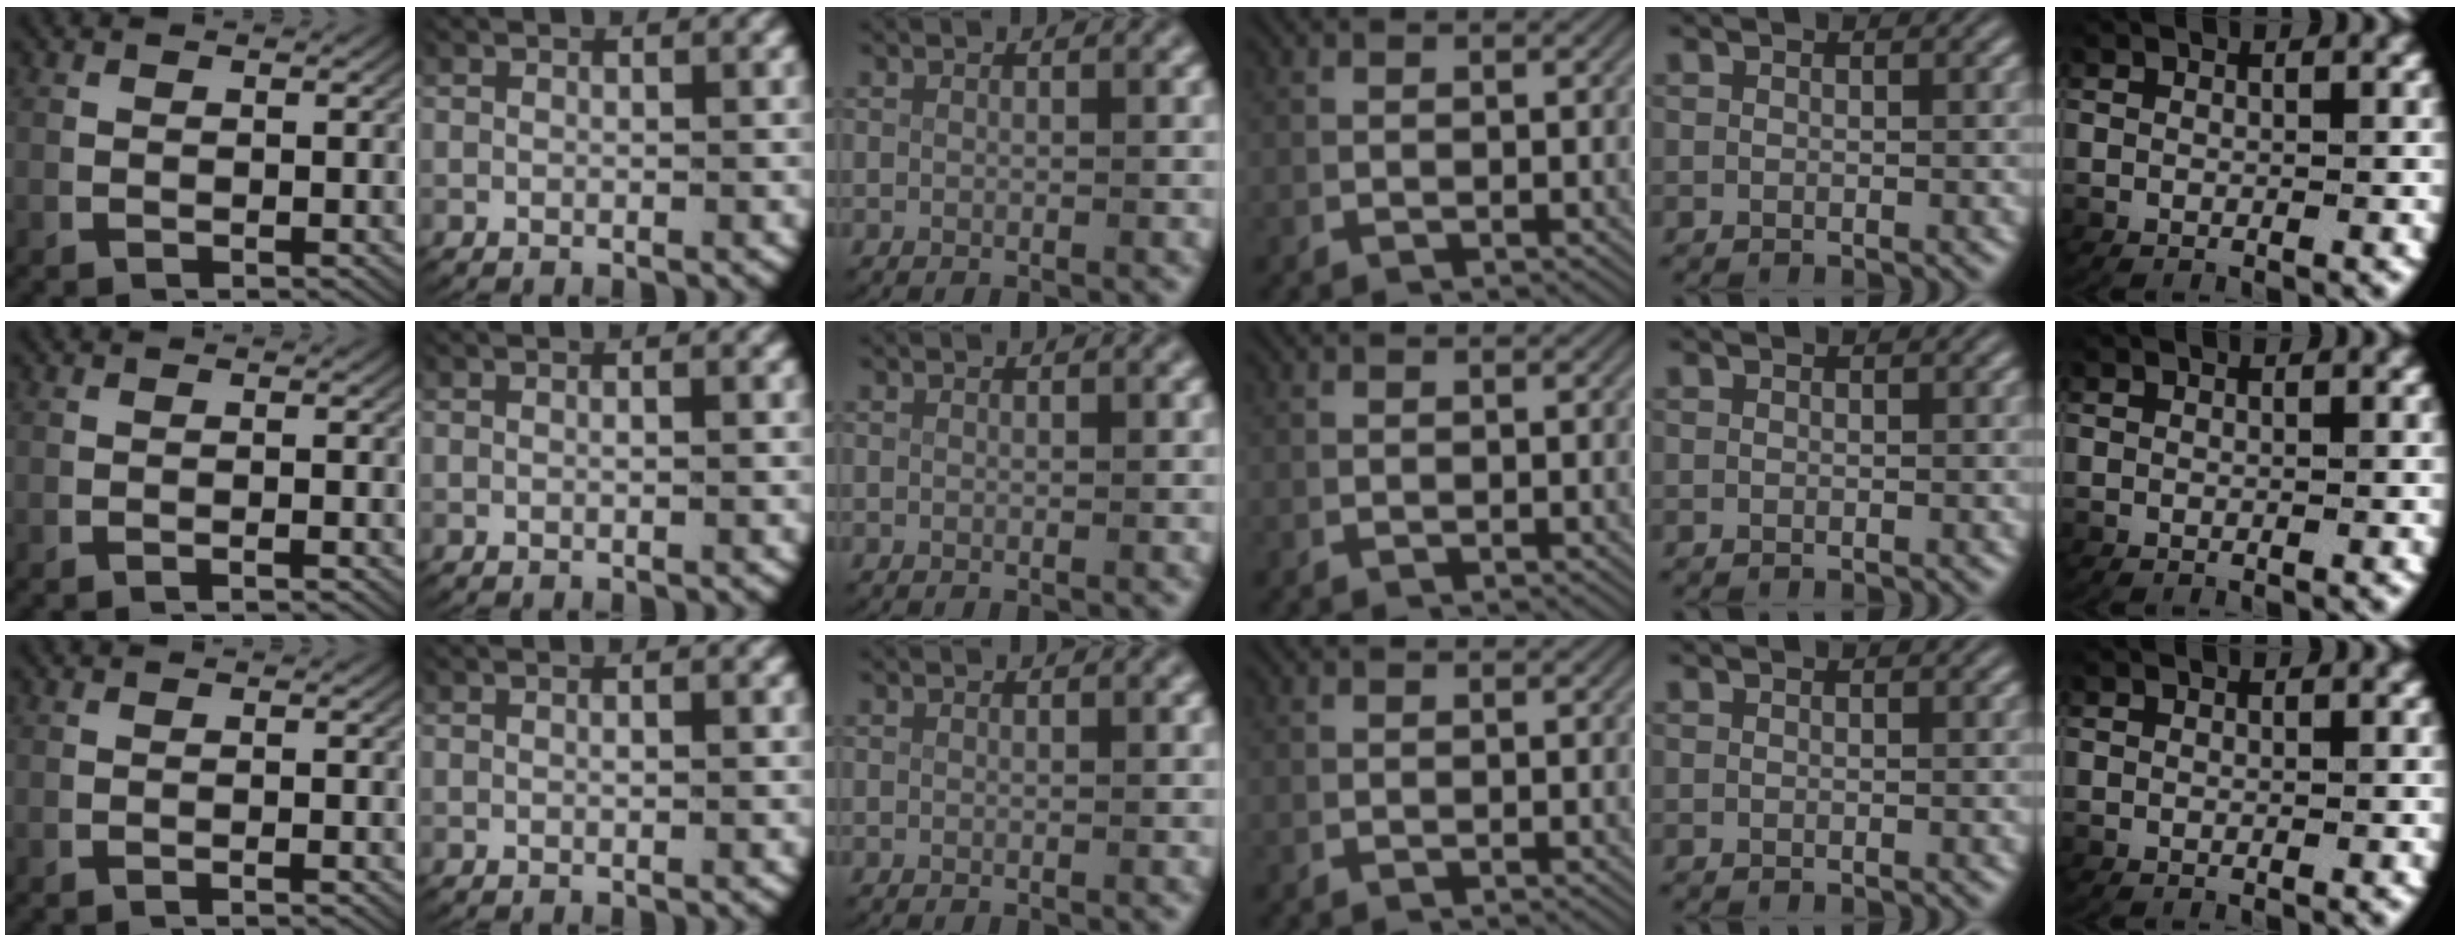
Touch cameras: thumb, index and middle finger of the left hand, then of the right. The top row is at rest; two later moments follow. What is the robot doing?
{"motion": "lift_and_place", "object": "plastic wrap"}